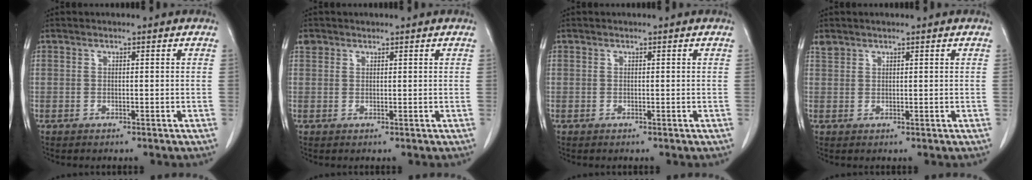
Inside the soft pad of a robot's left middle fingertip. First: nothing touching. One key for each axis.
{"total": 1.4, "fx": 1.0, "fy": 1.0, "fz": 0.1, "tx": 0.002, "ty": 0.007, "tz": 0.016}
{"total": 0.0}
{"total": 1.3, "fx": 1.2, "fy": 0.4, "fz": 0.1, "tx": -0.006, "ty": 0.008, "tz": 0.026}